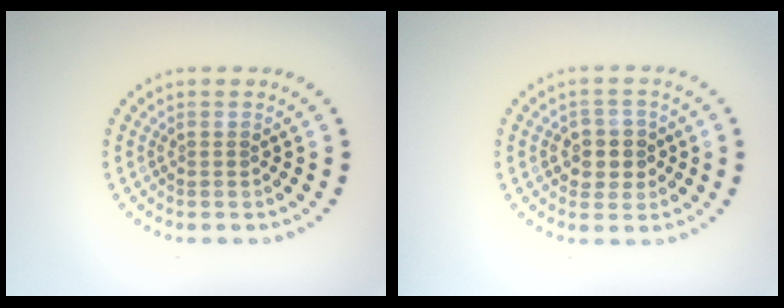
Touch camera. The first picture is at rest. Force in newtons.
{"total": 2.9, "press": 2.7, "slide": 0.9}